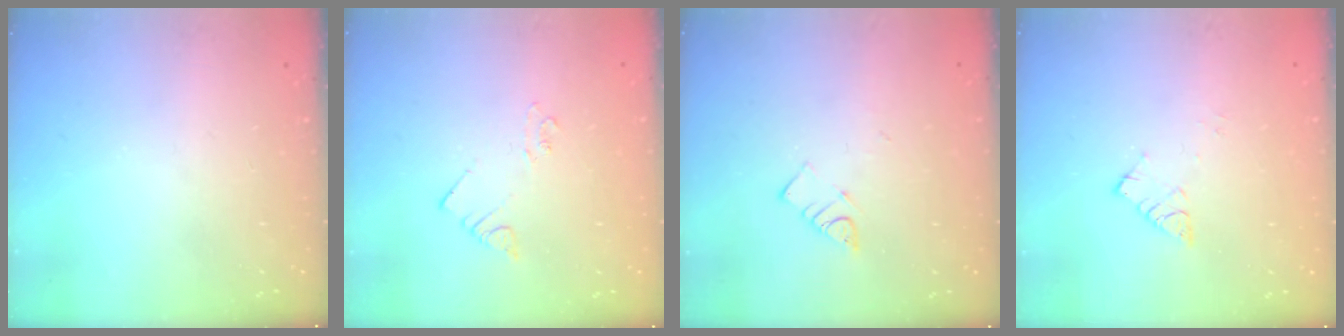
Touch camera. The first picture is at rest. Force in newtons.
{"total": 2.2, "press": 2.2, "slide": 0.3}
{"total": 3.7, "press": 3.7, "slide": 0.4}
{"total": 5.6, "press": 5.6, "slide": 0.2}